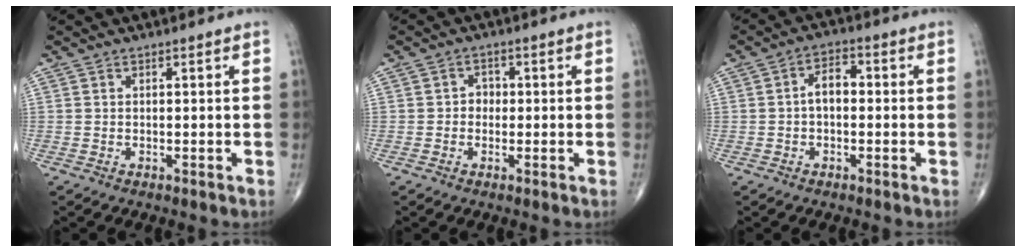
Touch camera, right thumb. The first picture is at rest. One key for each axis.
{"total": 2.2, "fx": -0.2, "fy": 2.0, "fz": 1.0, "tx": 0.003, "ty": 0.008, "tz": -0.010}
{"total": 4.6, "fx": -0.3, "fy": 2.8, "fz": 3.7, "tx": -0.050, "ty": 0.020, "tz": -0.014}